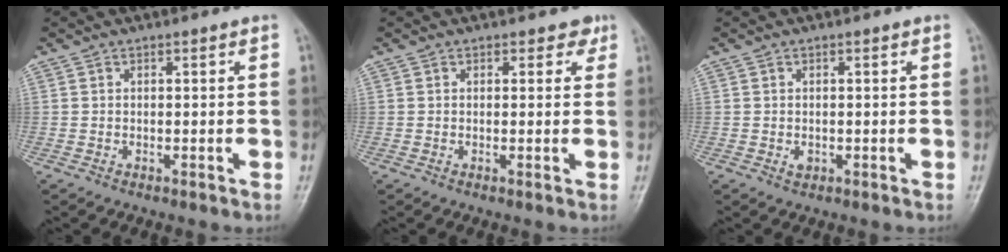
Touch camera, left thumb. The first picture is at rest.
{"total": 2.0, "force": [1.3, 1.4, 0.5], "torque": [0.019, -0.003, 0.008]}
{"total": 1.1, "force": [-0.1, 0.9, 0.6], "torque": [-0.006, 0.000, 0.001]}